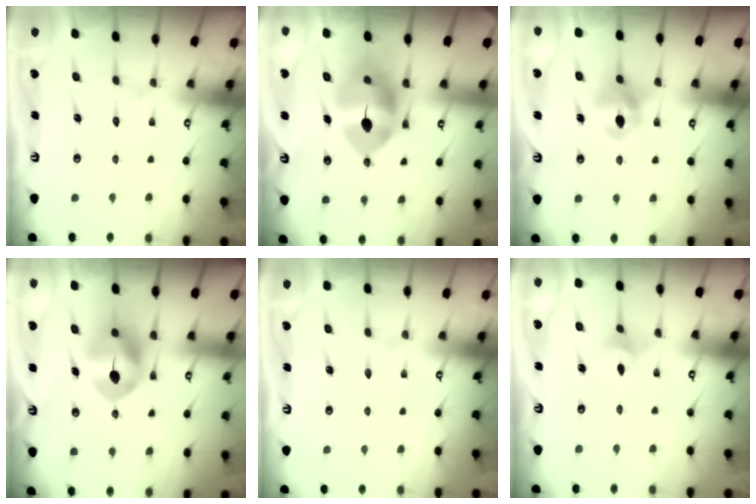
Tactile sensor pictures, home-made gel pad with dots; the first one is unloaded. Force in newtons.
{"total": 13.1, "press": 13.0, "slide": 2.0}
{"total": 7.3, "press": 7.3, "slide": 0.6}
{"total": 8.4, "press": 8.3, "slide": 1.3}
{"total": 0.0}
{"total": 2.8, "press": 2.8, "slide": 0.6}